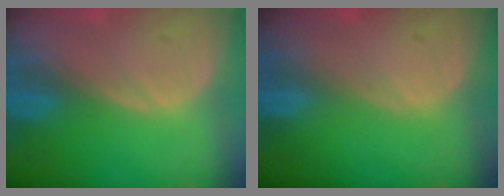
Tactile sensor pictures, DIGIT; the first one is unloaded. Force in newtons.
{"total": 0.0}